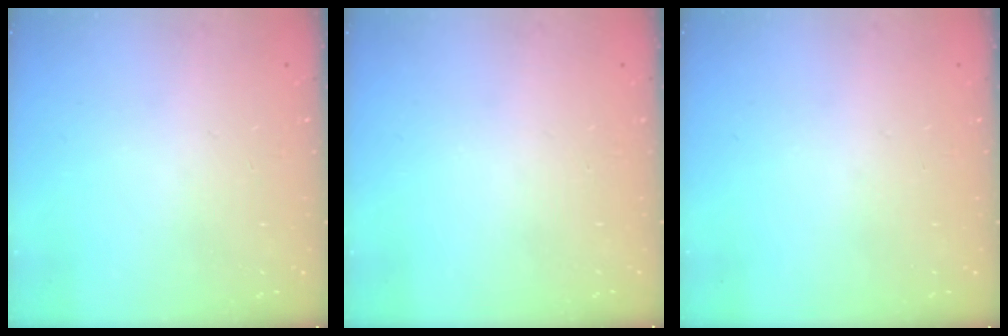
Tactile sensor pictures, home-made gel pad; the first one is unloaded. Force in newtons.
{"total": 0.0}
{"total": 0.0}